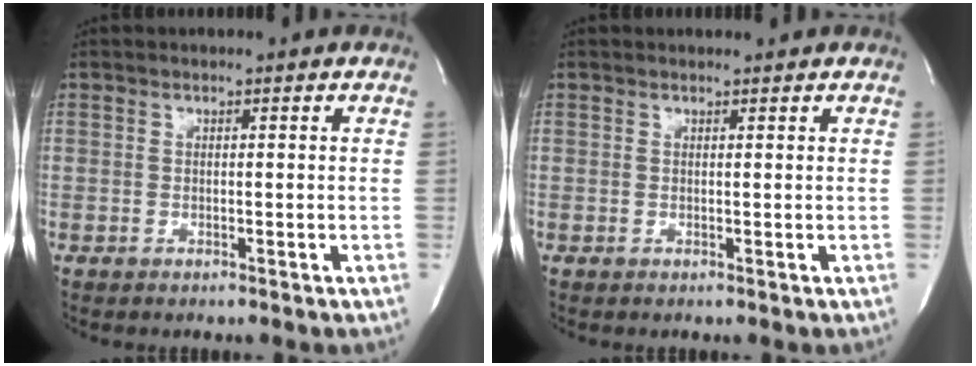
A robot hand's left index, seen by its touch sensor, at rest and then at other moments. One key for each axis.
{"total": 0.6, "fx": 0.6, "fy": 0.0, "fz": 0.1, "tx": -0.005, "ty": 0.000, "tz": 0.009}